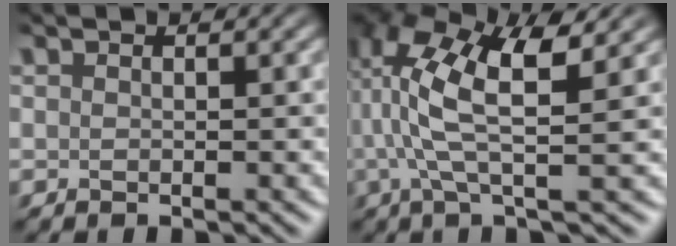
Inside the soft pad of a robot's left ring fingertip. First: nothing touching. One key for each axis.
{"total": 8.7, "fx": 2.6, "fy": 2.4, "fz": 8.0, "tx": -0.163, "ty": 0.020, "tz": 0.045}